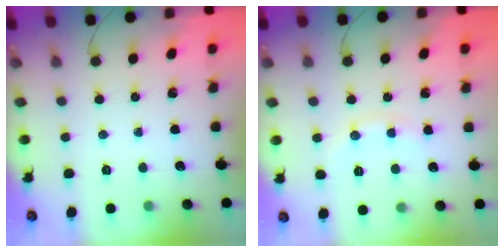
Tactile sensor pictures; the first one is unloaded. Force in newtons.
{"total": 6.4, "press": 6.3, "slide": 1.1}